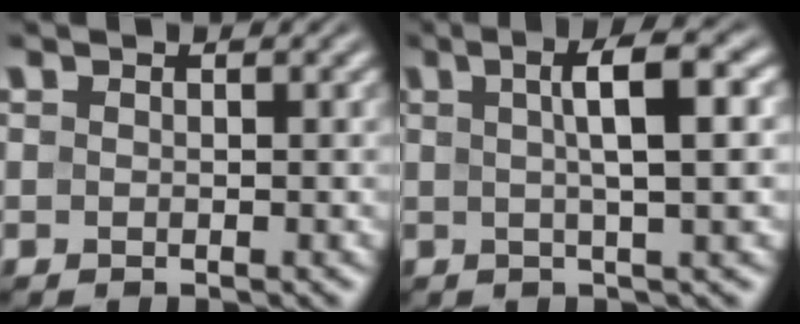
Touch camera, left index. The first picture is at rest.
{"total": 6.2, "force": [1.2, 1.4, 5.9], "torque": [-0.073, 0.017, 0.012]}